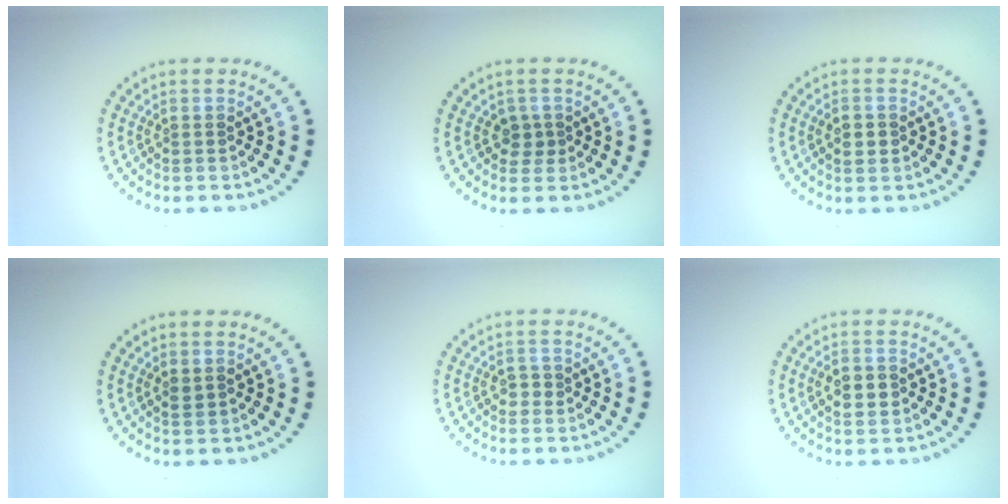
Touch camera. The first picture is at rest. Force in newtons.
{"total": 1.3, "press": 1.1, "slide": 0.7}
{"total": 1.4, "press": 1.4, "slide": 0.1}
{"total": 0.7, "press": 0.7, "slide": 0.2}
{"total": 1.1, "press": 1.0, "slide": 0.4}
{"total": 2.7, "press": 2.7, "slide": 0.1}